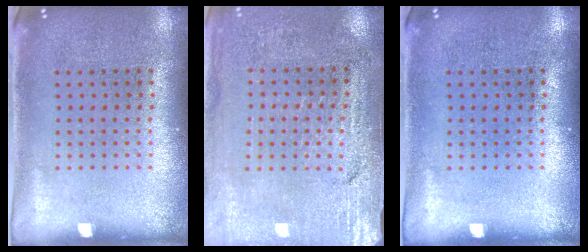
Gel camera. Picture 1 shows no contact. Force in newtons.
{"total": 3.2, "press": 3.1, "slide": 0.7}
{"total": 0.0}